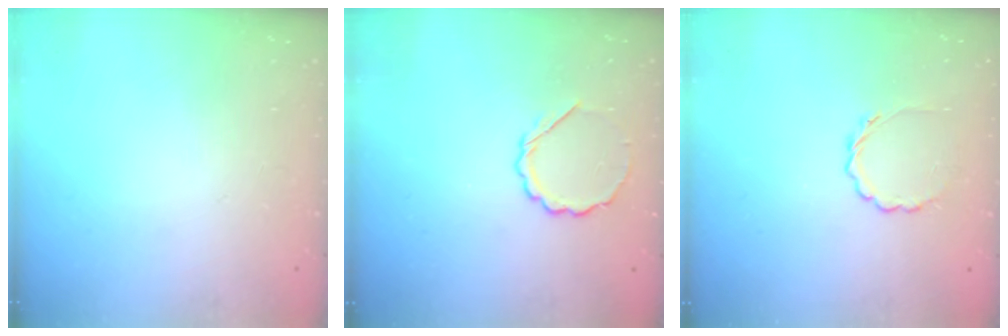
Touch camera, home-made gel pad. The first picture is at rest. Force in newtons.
{"total": 5.9, "press": 5.7, "slide": 1.4}
{"total": 2.5, "press": 2.2, "slide": 1.1}